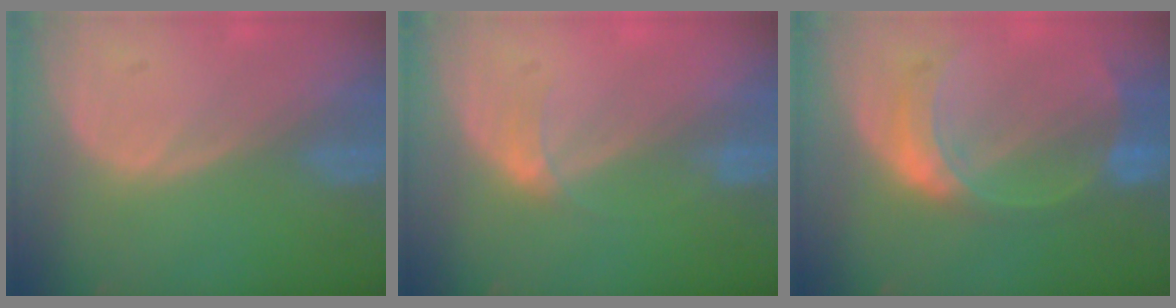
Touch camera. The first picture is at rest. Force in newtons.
{"total": 1.7, "press": 1.7, "slide": 0.2}
{"total": 7.6, "press": 6.6, "slide": 3.8}